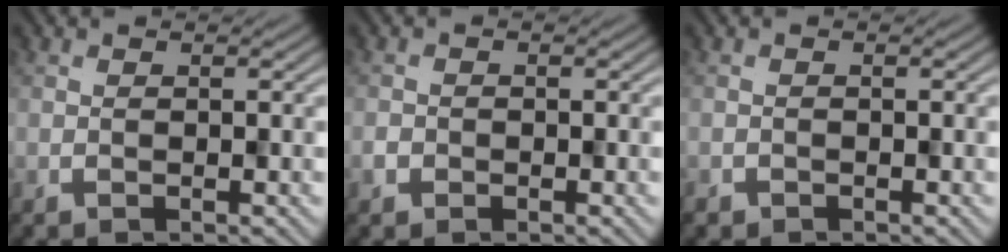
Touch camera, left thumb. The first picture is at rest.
{"total": 0.9, "force": [-0.4, 0.7, -0.3], "torque": [0.007, -0.002, -0.009]}
{"total": 0.9, "force": [-0.7, 0.4, -0.4], "torque": [0.007, -0.003, -0.011]}